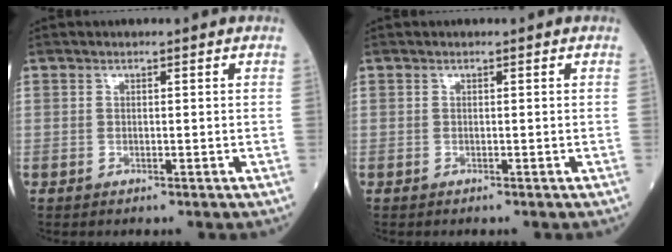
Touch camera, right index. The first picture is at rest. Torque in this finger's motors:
{"motor_torque": [0.06, 0.00, 0.04, 0.01]}